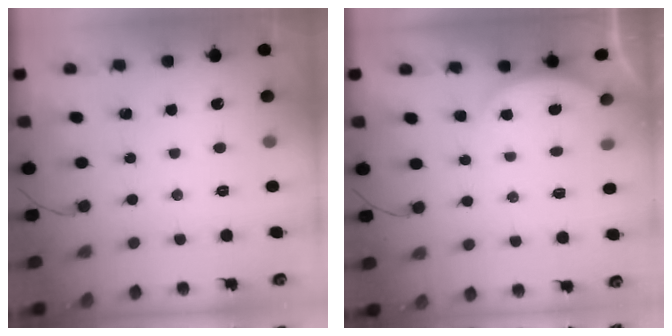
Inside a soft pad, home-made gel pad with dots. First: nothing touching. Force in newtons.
{"total": 2.4, "press": 2.4, "slide": 0.6}